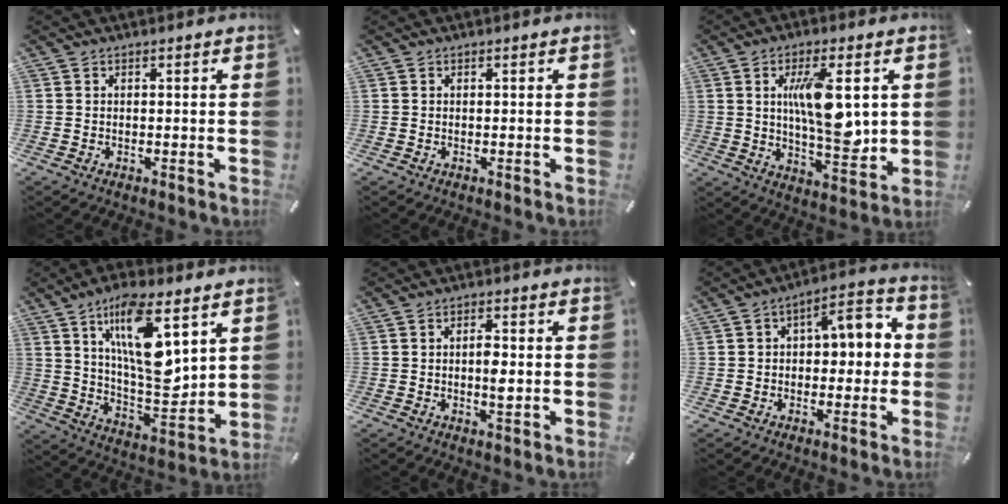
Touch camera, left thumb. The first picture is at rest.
{"total": 0.0}
{"total": 13.6, "force": [3.0, 5.1, 12.3], "torque": [-0.218, -0.011, 0.043]}
{"total": 19.0, "force": [9.1, 7.2, 15.0], "torque": [-0.285, -0.046, 0.141]}
{"total": 4.1, "force": [-0.1, 1.7, 3.7], "torque": [-0.061, 0.000, -0.003]}
{"total": 8.1, "force": [1.0, 5.7, 5.7], "torque": [-0.064, -0.006, 0.008]}